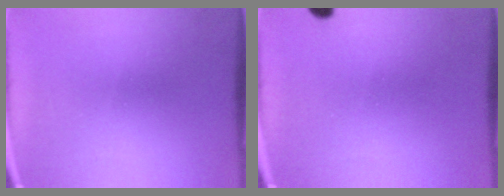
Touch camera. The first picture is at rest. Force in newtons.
{"total": 1.8}